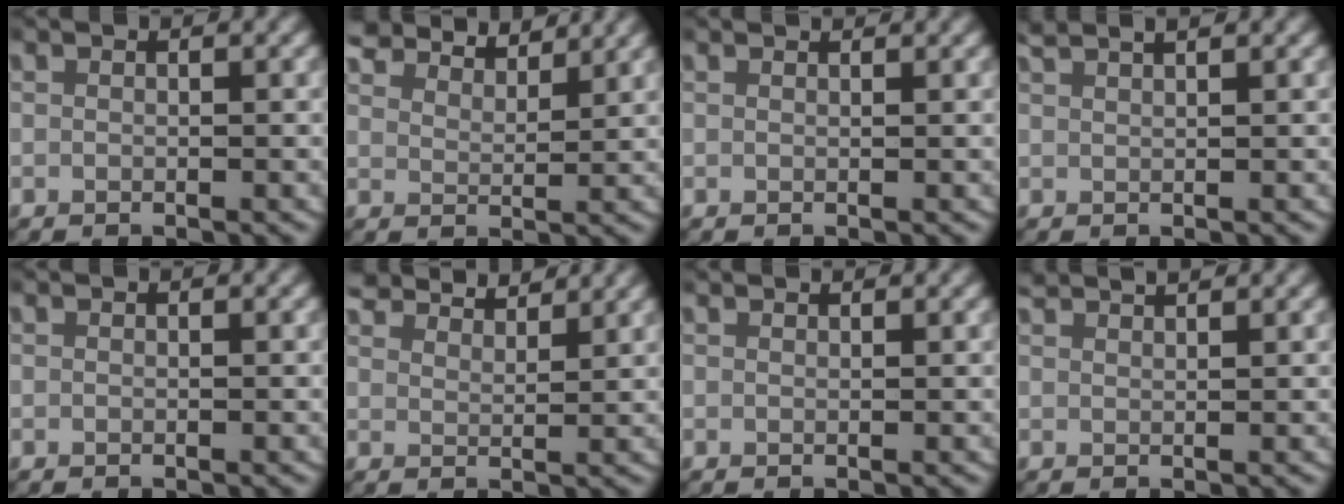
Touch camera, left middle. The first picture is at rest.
{"total": 4.9, "force": [4.5, 1.0, 1.7], "torque": [-0.033, 0.004, 0.076]}
{"total": 0.9, "force": [0.9, 0.0, 0.2], "torque": [0.006, 0.002, 0.011]}
{"total": 2.4, "force": [2.1, 0.3, 1.0], "torque": [-0.024, 0.007, 0.037]}
{"total": 0.0}
{"total": 4.2, "force": [4.0, 0.6, 1.2], "torque": [-0.022, 0.003, 0.069]}
{"total": 0.7, "force": [0.7, -0.1, 0.1], "torque": [0.007, 0.002, 0.011]}
{"total": 2.1, "force": [2.0, 0.0, 0.5], "torque": [-0.011, 0.003, 0.036]}